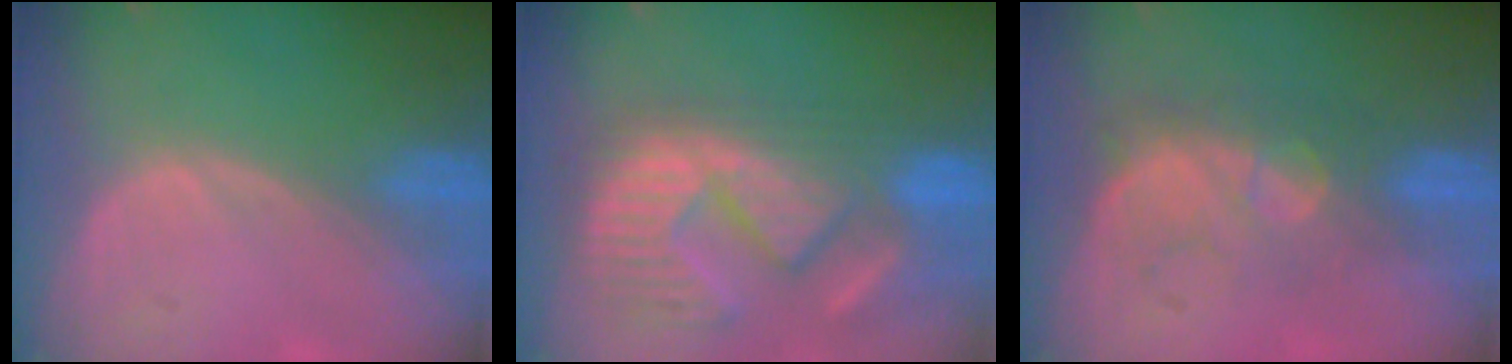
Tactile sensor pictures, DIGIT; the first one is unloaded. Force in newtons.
{"total": 13.8, "press": 12.2, "slide": 6.4}
{"total": 7.8, "press": 7.2, "slide": 3.1}